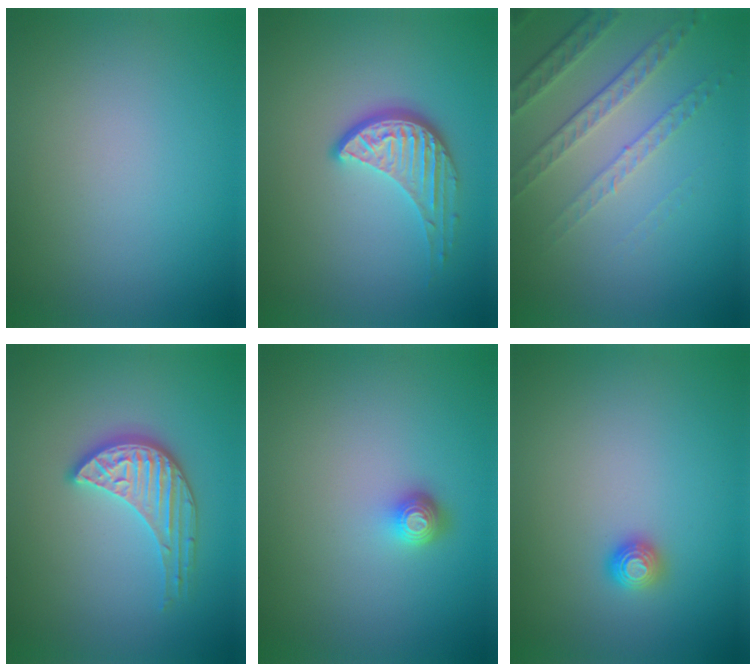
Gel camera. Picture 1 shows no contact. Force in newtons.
{"total": 4.1, "press": 3.0, "slide": 2.8}
{"total": 4.6, "press": 3.2, "slide": 3.3}
{"total": 3.7, "press": 3.4, "slide": 1.5}
{"total": 1.7, "press": 1.3, "slide": 1.1}
{"total": 1.1, "press": 1.1, "slide": 0.2}